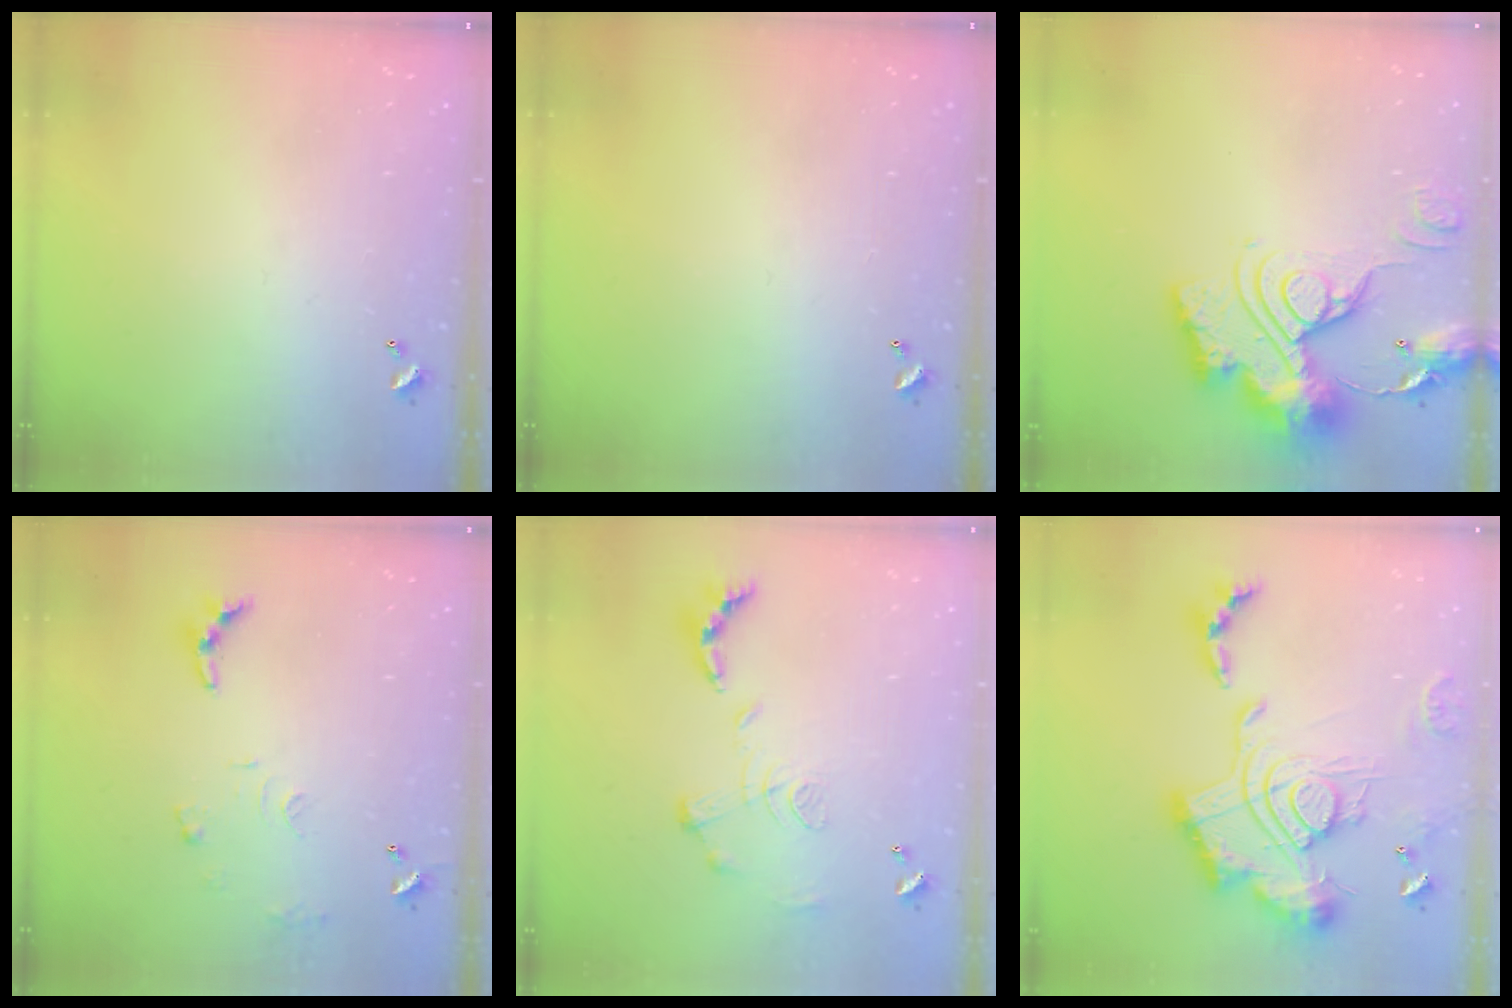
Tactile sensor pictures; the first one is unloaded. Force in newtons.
{"total": 0.0}
{"total": 21.4, "press": 21.3, "slide": 2.0}
{"total": 9.3, "press": 9.3, "slide": 0.6}
{"total": 1.2, "press": 0.4, "slide": 1.1}
{"total": 3.0, "press": 2.4, "slide": 1.8}